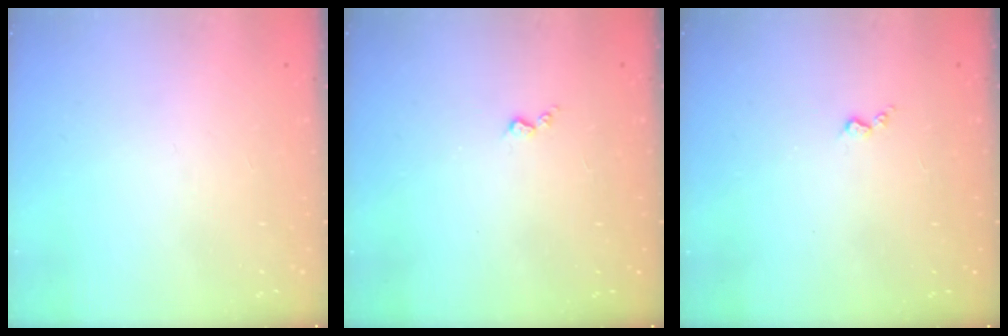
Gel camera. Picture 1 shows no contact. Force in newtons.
{"total": 2.7, "press": 2.6, "slide": 0.4}
{"total": 2.7, "press": 2.6, "slide": 0.4}